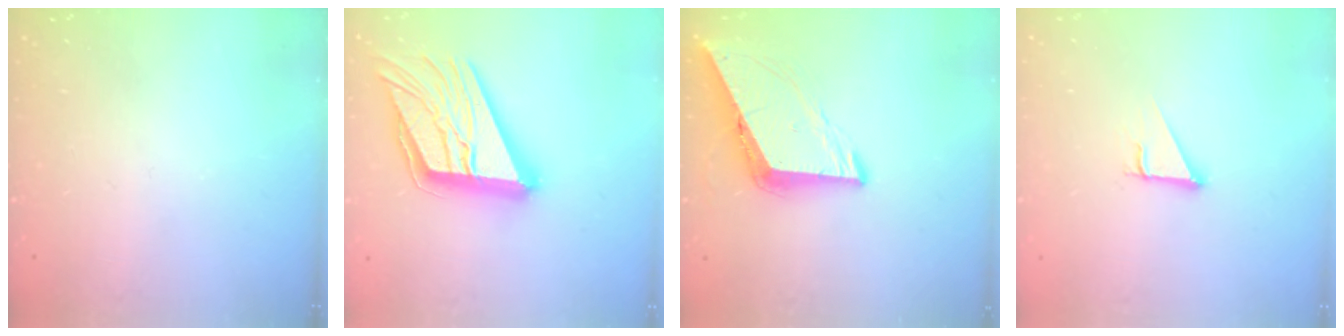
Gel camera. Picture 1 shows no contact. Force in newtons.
{"total": 25.1, "press": 24.9, "slide": 2.9}
{"total": 8.9, "press": 8.9, "slide": 1.0}
{"total": 2.7, "press": 2.7, "slide": 0.3}